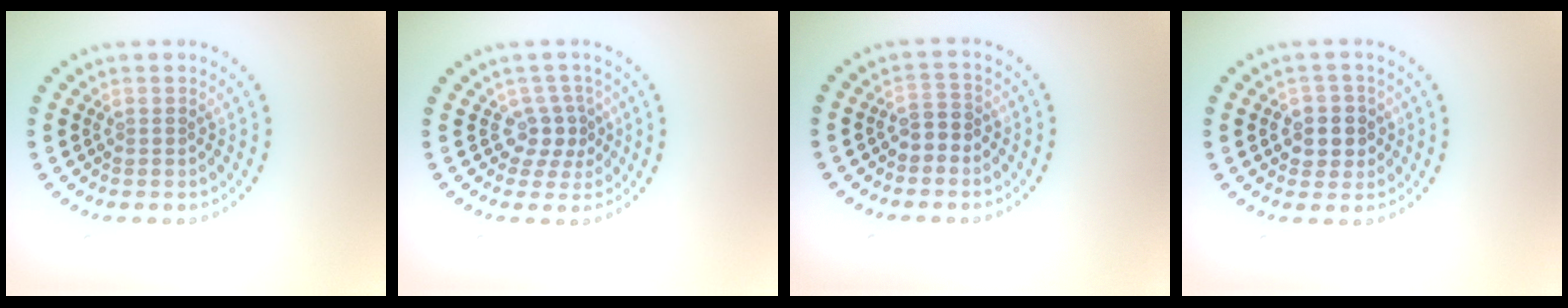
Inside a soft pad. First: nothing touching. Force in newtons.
{"total": 2.4, "press": 1.9, "slide": 1.6}
{"total": 1.8, "press": 1.6, "slide": 0.8}
{"total": 2.9, "press": 2.7, "slide": 0.9}